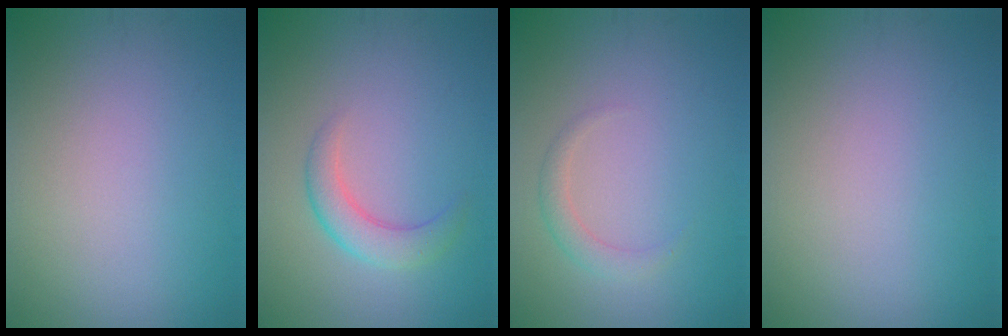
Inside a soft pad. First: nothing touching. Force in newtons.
{"total": 3.0, "press": 3.0, "slide": 0.2}
{"total": 1.6, "press": 1.6, "slide": 0.1}
{"total": 0.0}